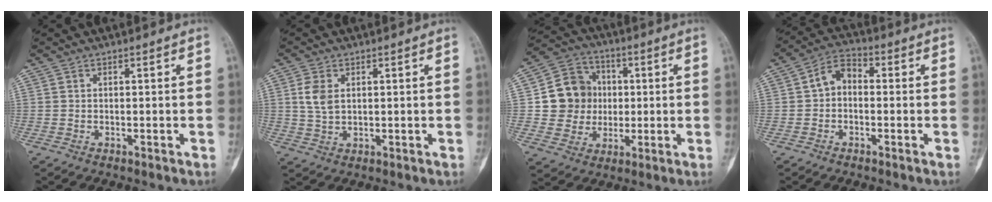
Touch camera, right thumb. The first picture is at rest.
{"total": 5.1, "force": [1.2, 3.3, 3.7], "torque": [-0.070, -0.001, 0.027]}
{"total": 12.7, "force": [0.9, 11.8, 4.7], "torque": [-0.038, 0.015, 0.020]}
{"total": 6.0, "force": [-0.1, 4.4, 4.0], "torque": [-0.049, 0.021, -0.017]}